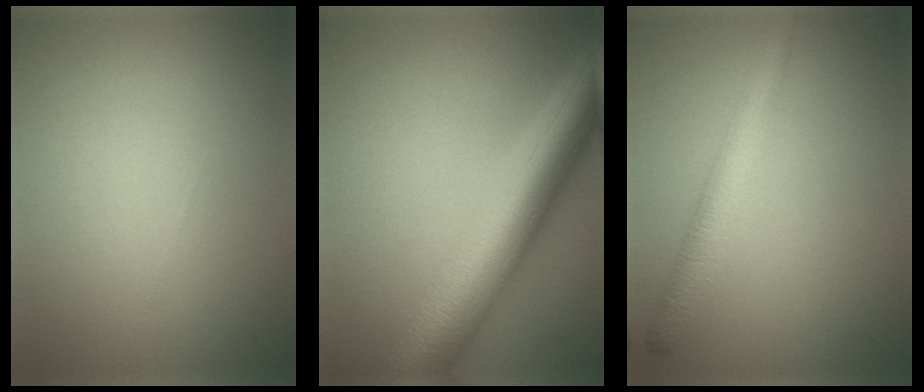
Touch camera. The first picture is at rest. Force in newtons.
{"total": 11.1, "press": 11.1, "slide": 0.1}
{"total": 3.6, "press": 3.5, "slide": 0.3}